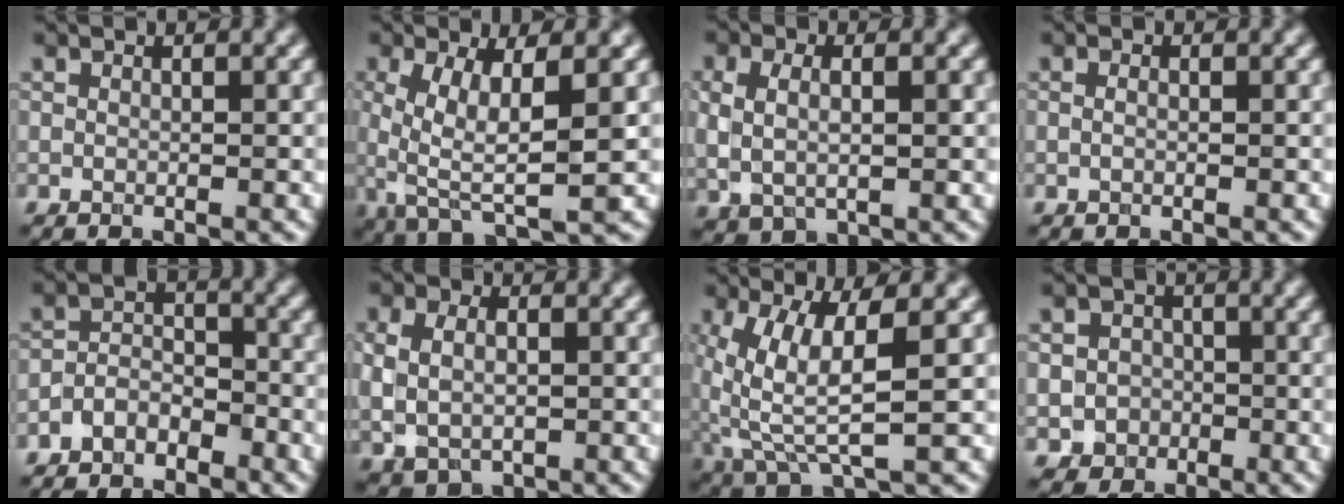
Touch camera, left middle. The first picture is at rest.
{"total": 7.0, "force": [0.0, 2.3, 6.7], "torque": [-0.134, -0.006, 0.000]}
{"total": 4.3, "force": [0.6, 2.4, 3.5], "torque": [-0.061, 0.002, 0.015]}
{"total": 0.8, "force": [0.1, 0.5, 0.7], "torque": [-0.011, -0.009, -0.001]}
{"total": 3.7, "force": [-3.1, 1.7, 1.1], "torque": [-0.018, 0.002, -0.067]}
{"total": 5.2, "force": [0.5, 3.8, 3.6], "torque": [-0.057, 0.004, 0.001]}
{"total": 6.7, "force": [0.6, 2.1, 6.3], "torque": [-0.147, -0.009, 0.016]}
{"total": 3.0, "force": [-0.9, 2.8, 0.6], "torque": [0.018, 0.002, -0.023]}